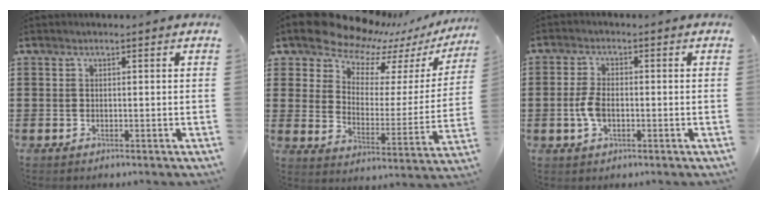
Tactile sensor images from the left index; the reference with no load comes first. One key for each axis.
{"total": 10.3, "fx": 9.6, "fy": 3.2, "fz": 1.9, "tx": -0.079, "ty": -0.070, "tz": 0.170}
{"total": 4.2, "fx": -0.6, "fy": 2.1, "fz": 3.6, "tx": -0.093, "ty": -0.005, "tz": -0.019}